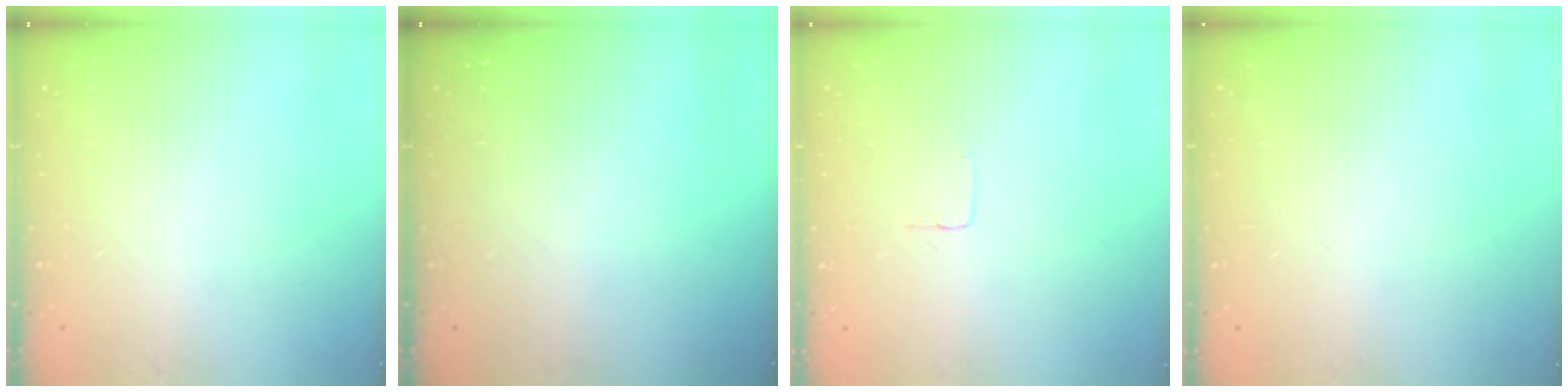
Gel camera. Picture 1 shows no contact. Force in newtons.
{"total": 0.0}
{"total": 2.5, "press": 2.5, "slide": 0.1}
{"total": 0.0}